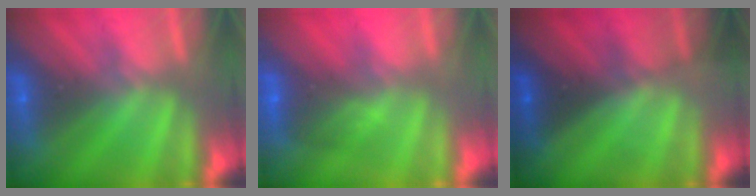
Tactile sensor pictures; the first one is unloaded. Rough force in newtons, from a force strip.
{"total": 3.0}
{"total": 1.4}